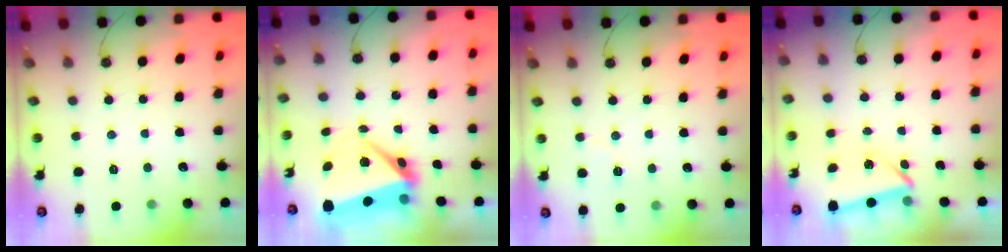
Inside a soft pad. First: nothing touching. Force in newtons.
{"total": 9.9, "press": 9.7, "slide": 1.8}
{"total": 5.2, "press": 4.5, "slide": 2.5}
{"total": 3.5, "press": 3.4, "slide": 0.7}